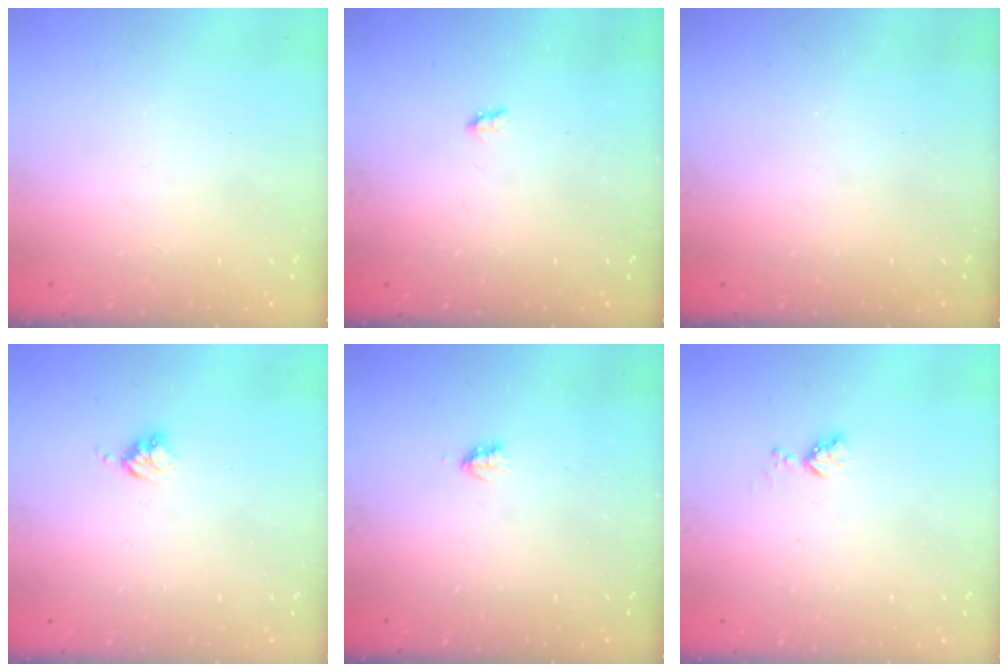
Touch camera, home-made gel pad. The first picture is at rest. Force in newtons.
{"total": 1.7, "press": 1.6, "slide": 0.3}
{"total": 0.0}
{"total": 3.4, "press": 3.4, "slide": 0.4}
{"total": 1.9, "press": 1.8, "slide": 0.4}
{"total": 3.7, "press": 3.7, "slide": 0.6}